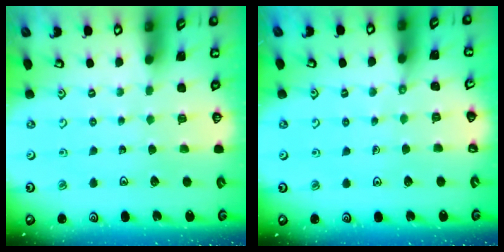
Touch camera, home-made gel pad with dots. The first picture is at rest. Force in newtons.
{"total": 3.3, "press": 3.3, "slide": 0.2}